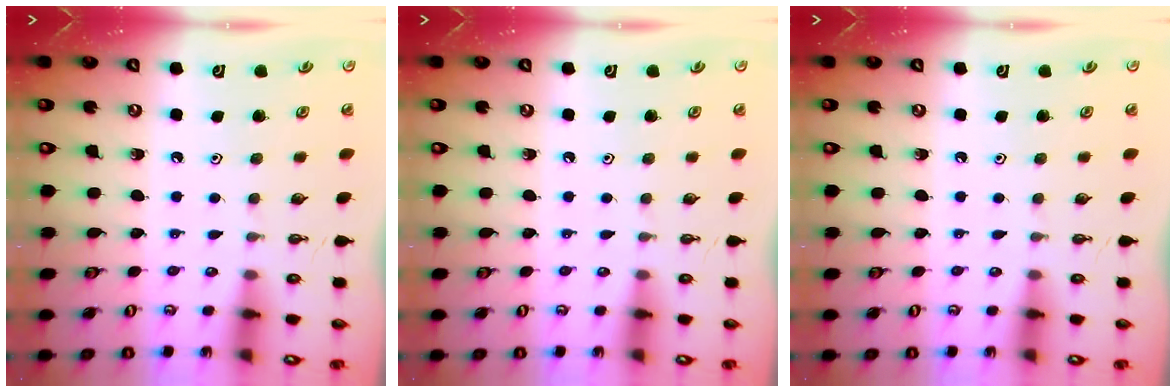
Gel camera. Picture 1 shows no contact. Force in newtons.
{"total": 0.0}
{"total": 0.0}